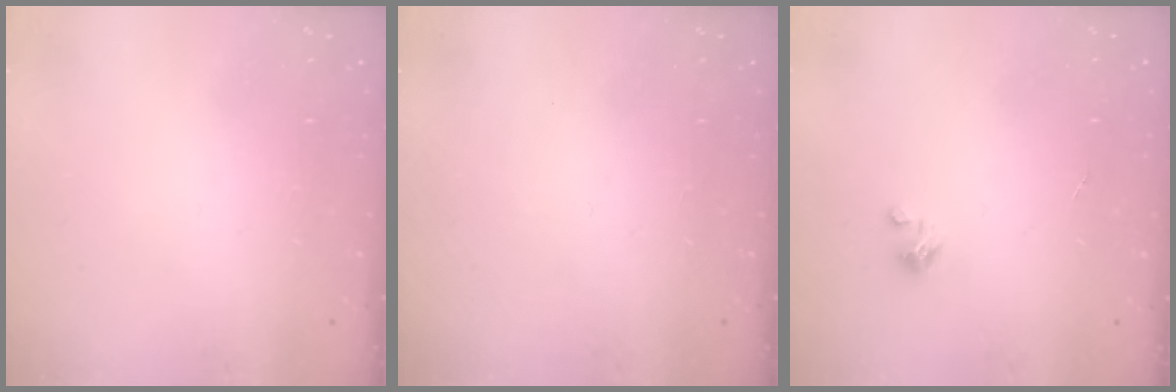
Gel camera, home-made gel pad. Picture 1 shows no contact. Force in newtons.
{"total": 0.0}
{"total": 1.5, "press": 1.5, "slide": 0.1}